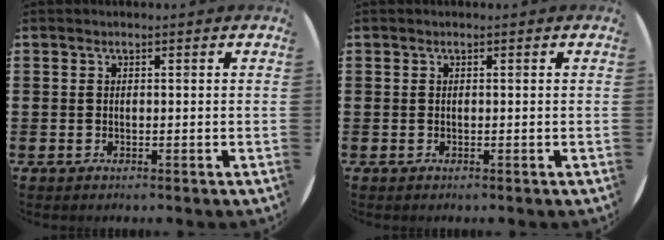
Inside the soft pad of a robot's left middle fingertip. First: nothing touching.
{"total": 0.0}